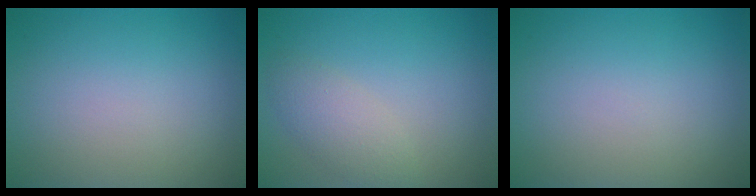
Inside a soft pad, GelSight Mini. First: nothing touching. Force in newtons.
{"total": 3.4, "press": 3.4, "slide": 0.2}
{"total": 0.0}